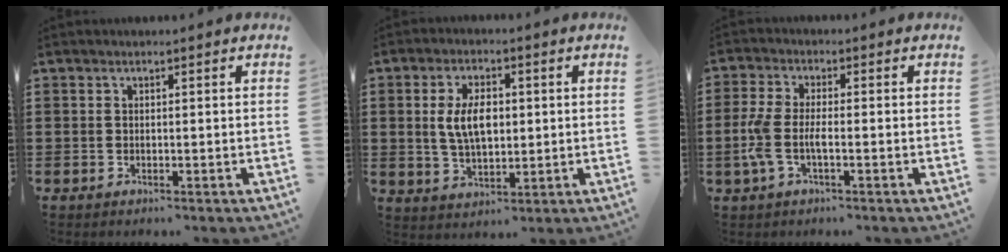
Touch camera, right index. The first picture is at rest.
{"total": 6.6, "force": [0.6, 3.5, 5.5], "torque": [-0.111, 0.007, 0.005]}
{"total": 4.5, "force": [-1.3, 1.6, 4.0], "torque": [-0.106, -0.008, -0.033]}